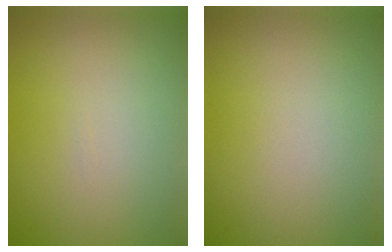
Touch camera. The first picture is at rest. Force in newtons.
{"total": 0.0}